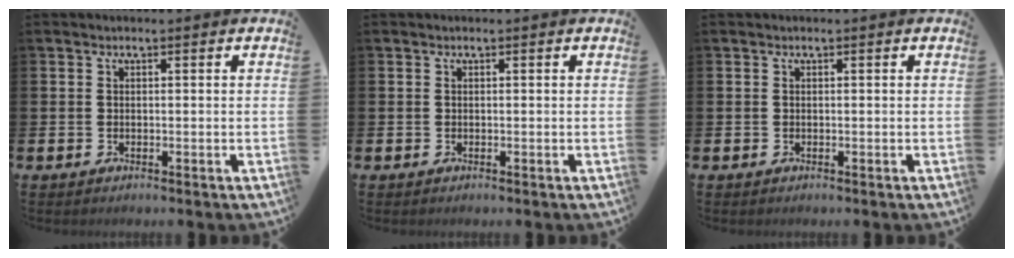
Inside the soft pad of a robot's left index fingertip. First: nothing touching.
{"total": 0.0}
{"total": 0.0}